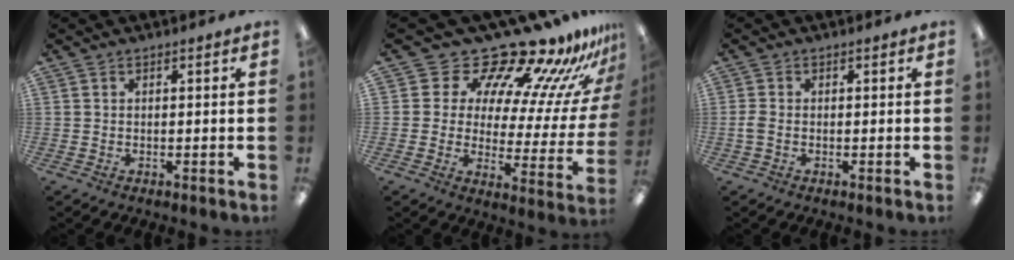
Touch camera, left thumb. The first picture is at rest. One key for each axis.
{"total": 17.7, "fx": 15.2, "fy": 6.2, "fz": 6.5, "tx": -0.094, "ty": -0.140, "tz": 0.250}
{"total": 1.7, "fx": -0.4, "fy": 0.9, "fz": 1.4, "tx": -0.025, "ty": 0.003, "tz": -0.006}